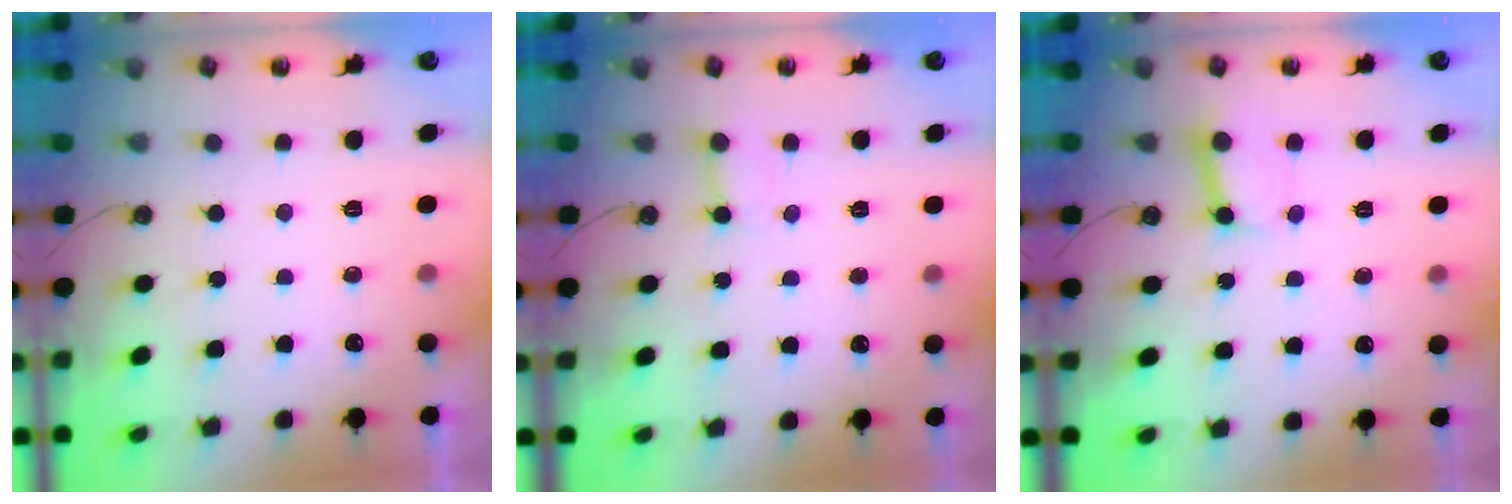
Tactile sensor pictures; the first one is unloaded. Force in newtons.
{"total": 2.6, "press": 2.6, "slide": 0.3}
{"total": 9.0, "press": 9.0, "slide": 1.0}